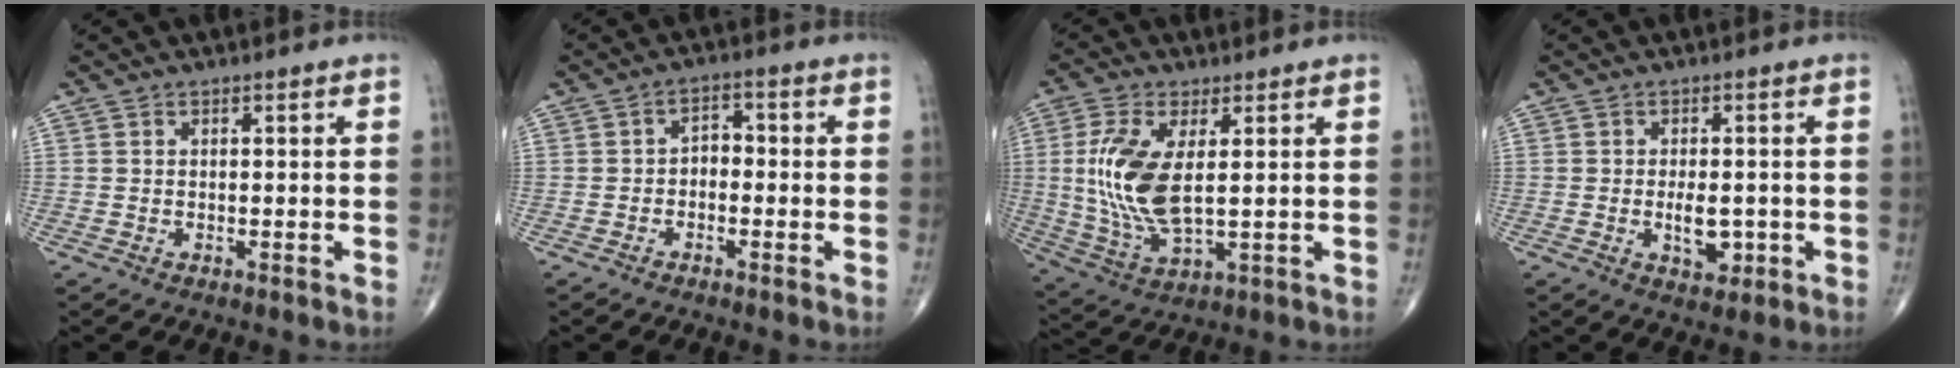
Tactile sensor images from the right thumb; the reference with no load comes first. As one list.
[{"total": 2.9, "force": [-0.8, 2.0, 2.0], "torque": [-0.017, 0.018, -0.025]}, {"total": 13.1, "force": [1.7, 5.5, 11.7], "torque": [-0.261, -0.015, 0.042]}, {"total": 4.8, "force": [-0.9, 2.5, 4.0], "torque": [-0.053, -0.004, -0.009]}]